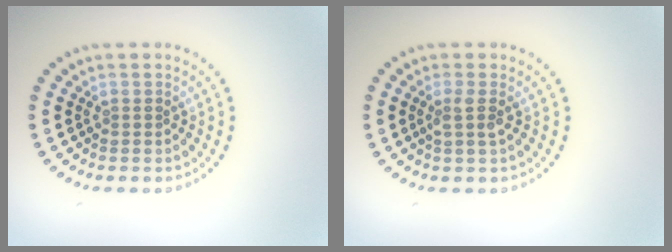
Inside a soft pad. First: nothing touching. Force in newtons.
{"total": 1.5, "press": 1.1, "slide": 0.9}